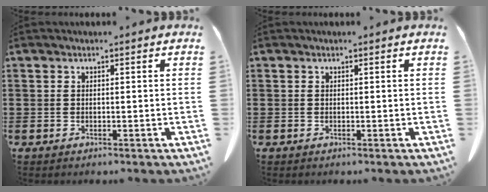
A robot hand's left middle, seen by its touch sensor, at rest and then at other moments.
{"total": 0.0}